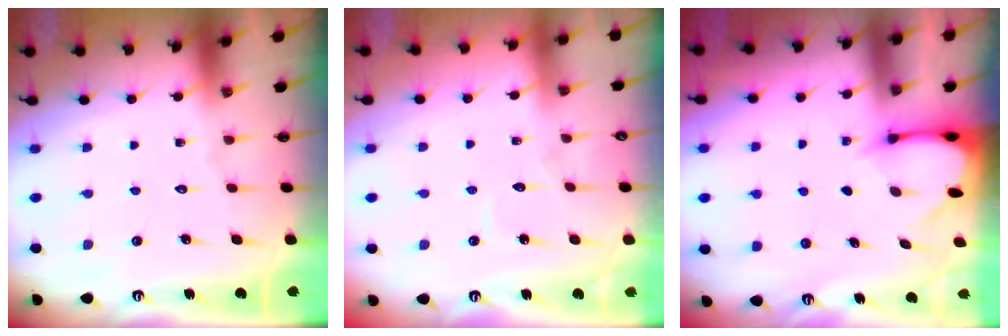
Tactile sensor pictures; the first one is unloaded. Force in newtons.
{"total": 2.7, "press": 2.7, "slide": 0.3}
{"total": 2.4, "press": 2.4, "slide": 0.3}